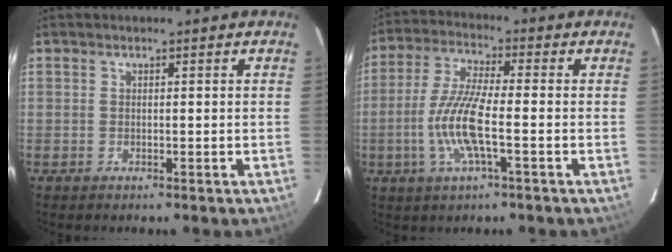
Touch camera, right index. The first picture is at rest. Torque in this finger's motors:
{"motor_torque": [1.77, -0.32, 0.85, 0.10]}